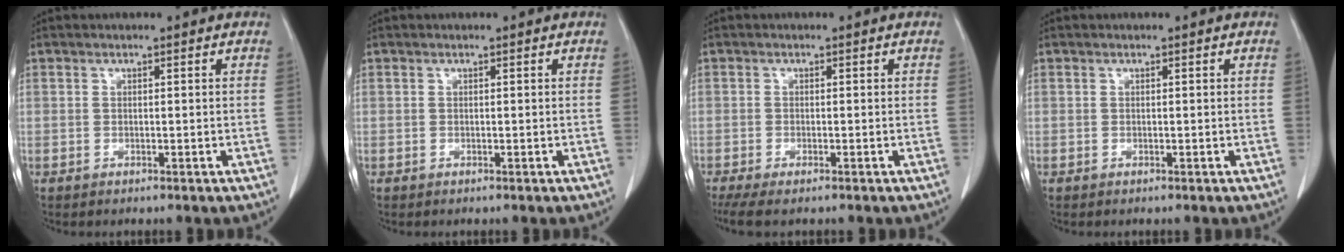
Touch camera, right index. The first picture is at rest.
{"total": 0.0}
{"total": 5.3, "force": [-4.0, 1.2, 3.3], "torque": [-0.057, -0.011, -0.066]}
{"total": 0.0}